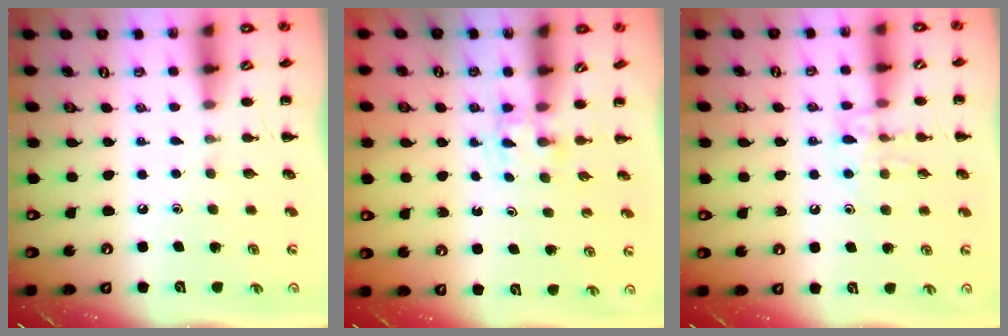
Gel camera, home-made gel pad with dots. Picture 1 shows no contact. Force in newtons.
{"total": 1.7, "press": 1.4, "slide": 0.9}
{"total": 9.9, "press": 9.8, "slide": 1.1}